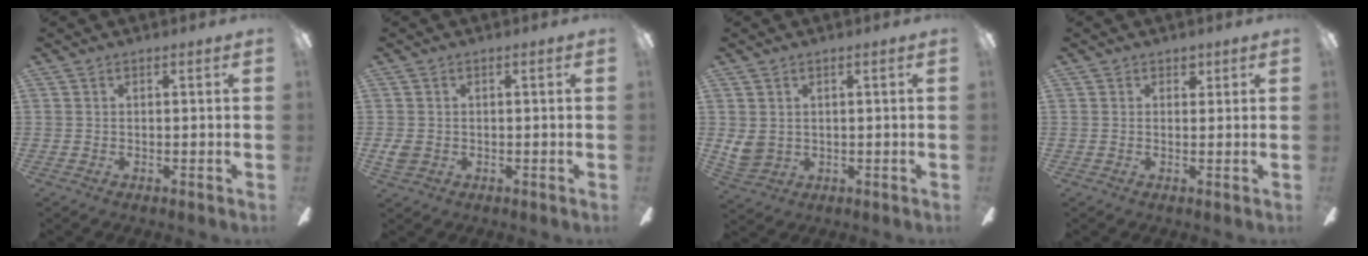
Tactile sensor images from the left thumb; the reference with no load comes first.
{"total": 2.8, "force": [-0.2, 2.0, 1.9], "torque": [-0.041, 0.004, -0.005]}
{"total": 4.5, "force": [1.6, 3.4, 2.5], "torque": [-0.063, -0.004, 0.033]}
{"total": 2.1, "force": [1.4, 1.4, 0.7], "torque": [0.000, -0.004, 0.022]}